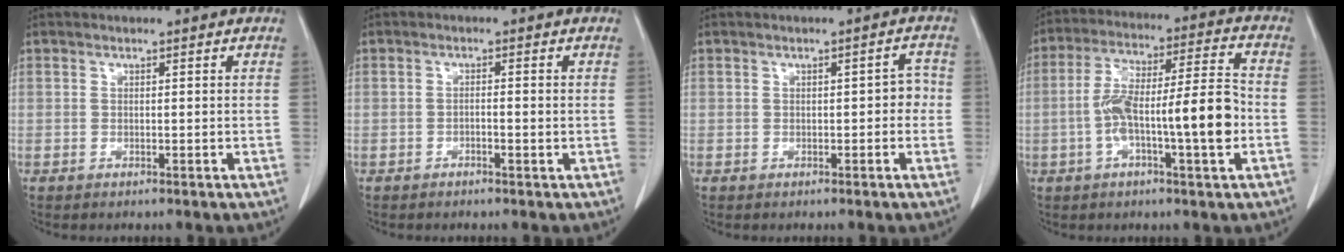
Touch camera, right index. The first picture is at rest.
{"total": 1.0, "force": [-0.6, 0.1, 0.7], "torque": [-0.011, 0.006, -0.010]}
{"total": 2.4, "force": [-0.2, 1.2, 2.1], "torque": [-0.016, 0.019, -0.003]}
{"total": 13.8, "force": [-3.2, 1.6, 13.4], "torque": [-0.241, 0.022, -0.055]}